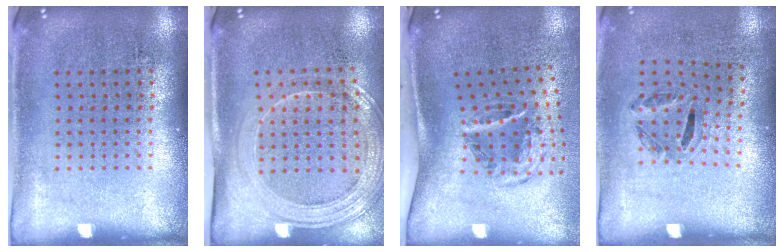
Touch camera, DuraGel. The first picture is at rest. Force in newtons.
{"total": 1.9, "press": 1.7, "slide": 1.0}
{"total": 2.0, "press": 1.2, "slide": 1.7}
{"total": 1.2, "press": 0.6, "slide": 1.0}